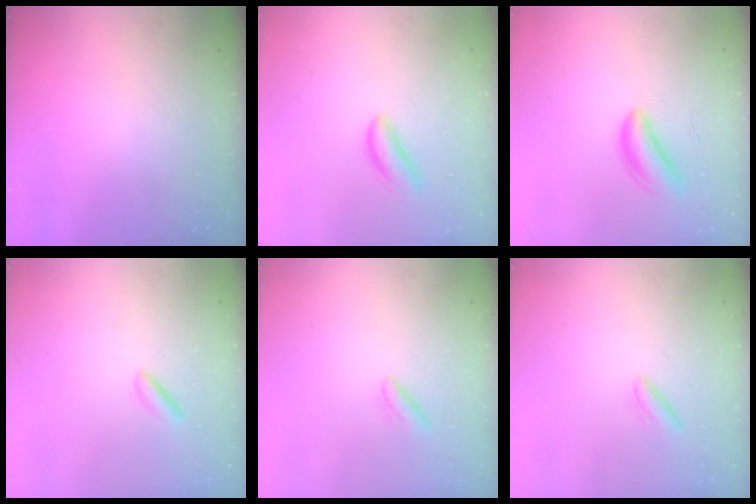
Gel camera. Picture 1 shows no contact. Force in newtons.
{"total": 3.0, "press": 3.0, "slide": 0.1}
{"total": 4.3, "press": 4.0, "slide": 1.6}
{"total": 2.5, "press": 2.3, "slide": 0.9}
{"total": 3.7, "press": 3.6, "slide": 0.9}
{"total": 3.7, "press": 3.6, "slide": 0.9}